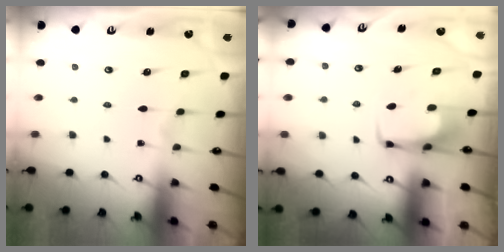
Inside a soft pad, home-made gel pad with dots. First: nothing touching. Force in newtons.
{"total": 3.0, "press": 3.0, "slide": 0.4}